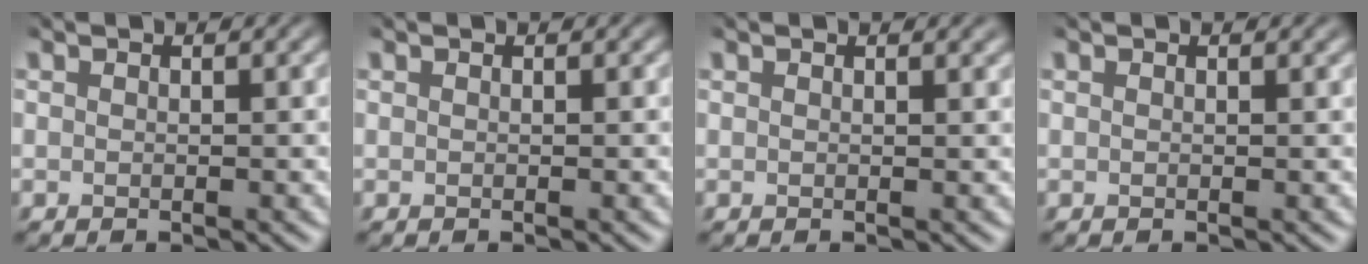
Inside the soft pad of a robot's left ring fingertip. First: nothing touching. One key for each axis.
{"total": 0.0}
{"total": 2.0, "fx": 1.3, "fy": 0.8, "fz": 1.3, "tx": -0.005, "ty": 0.018, "tz": 0.005}
{"total": 1.0, "fx": 0.6, "fy": 0.4, "fz": 0.6, "tx": -0.001, "ty": 0.009, "tz": 0.000}